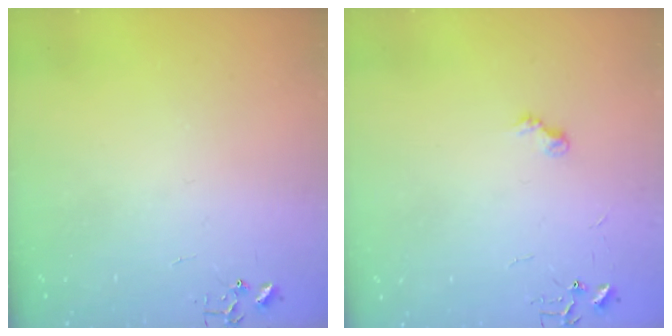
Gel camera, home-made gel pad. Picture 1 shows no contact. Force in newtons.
{"total": 5.4, "press": 5.4, "slide": 0.6}